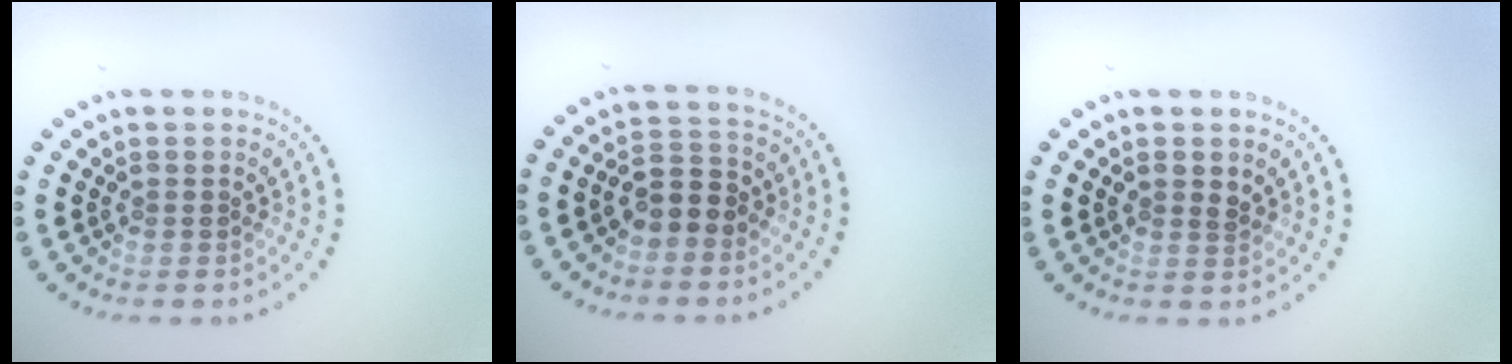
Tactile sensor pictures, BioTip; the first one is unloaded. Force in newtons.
{"total": 2.8, "press": 2.7, "slide": 0.9}
{"total": 1.2, "press": 1.1, "slide": 0.3}